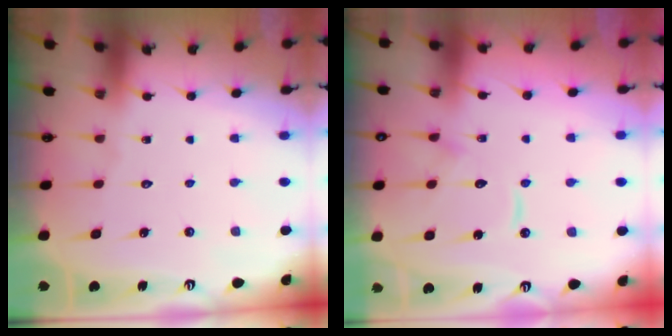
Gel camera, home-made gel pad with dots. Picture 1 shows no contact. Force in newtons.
{"total": 11.2, "press": 11.1, "slide": 1.1}